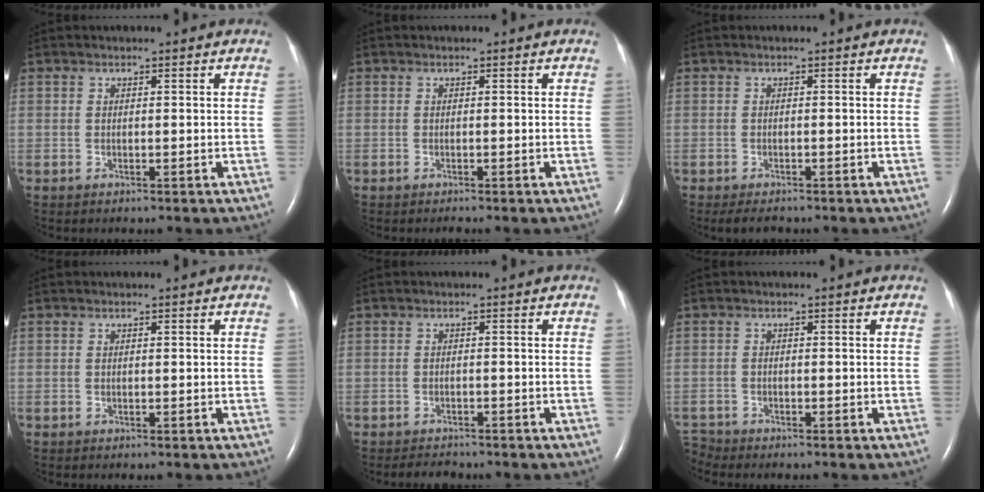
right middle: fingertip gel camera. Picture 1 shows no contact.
{"total": 0.0}
{"total": 2.5, "force": [-2.0, 0.8, 1.2], "torque": [-0.022, -0.006, -0.027]}
{"total": 0.0}
{"total": 2.3, "force": [-2.1, 0.7, 0.4], "torque": [-0.014, -0.007, -0.030]}
{"total": 2.0, "force": [-1.9, -0.1, -0.5], "torque": [0.013, -0.012, -0.034]}